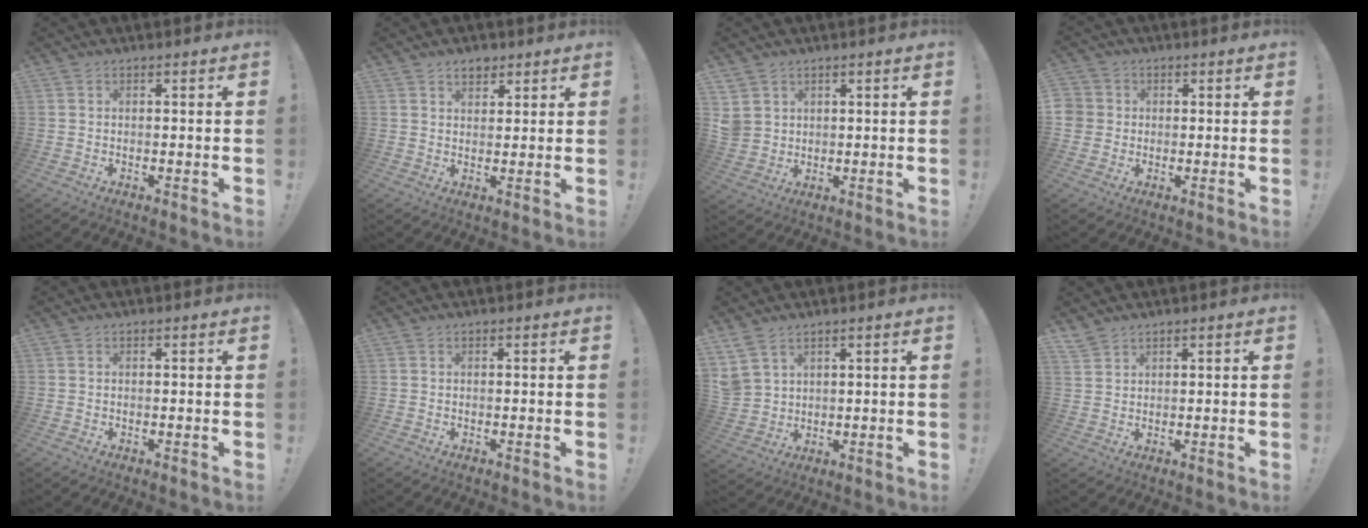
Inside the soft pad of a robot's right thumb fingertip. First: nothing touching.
{"total": 3.9, "force": [2.7, 2.5, 1.4], "torque": [-0.005, -0.014, 0.046]}
{"total": 4.9, "force": [2.0, 4.3, 1.4], "torque": [-0.030, -0.008, 0.041]}
{"total": 4.3, "force": [0.1, 4.2, 0.7], "torque": [-0.011, 0.000, 0.001]}
{"total": 0.0}
{"total": 0.0}
{"total": 6.4, "force": [4.7, 3.8, 2.4], "torque": [-0.055, -0.015, 0.097]}
{"total": 3.1, "force": [2.8, 1.0, 1.0], "torque": [-0.018, -0.018, 0.053]}